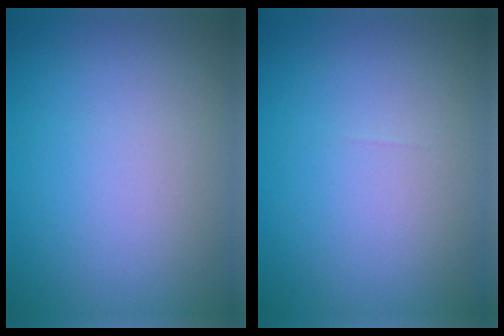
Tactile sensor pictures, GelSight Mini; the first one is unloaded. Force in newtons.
{"total": 0.0}